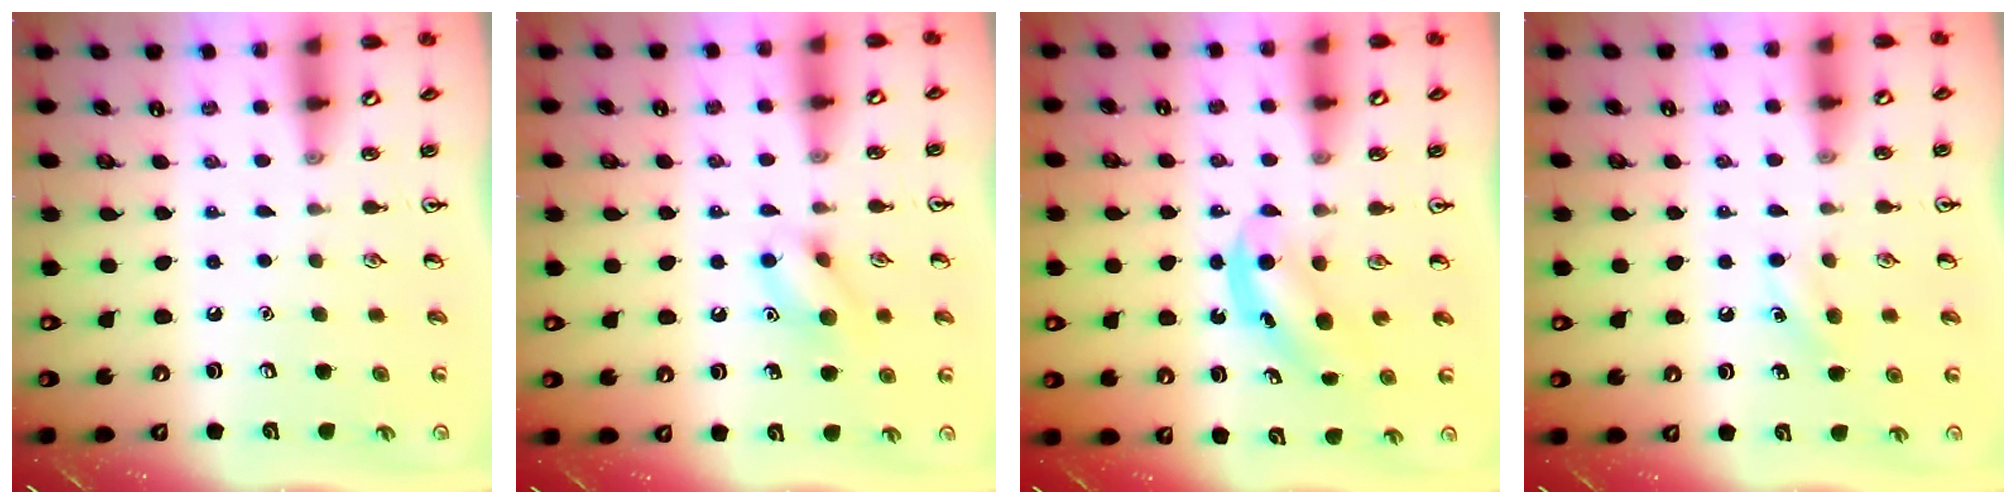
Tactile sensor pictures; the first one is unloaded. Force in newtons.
{"total": 9.4, "press": 9.3, "slide": 0.5}
{"total": 4.8, "press": 4.7, "slide": 0.6}
{"total": 6.5, "press": 6.2, "slide": 1.9}